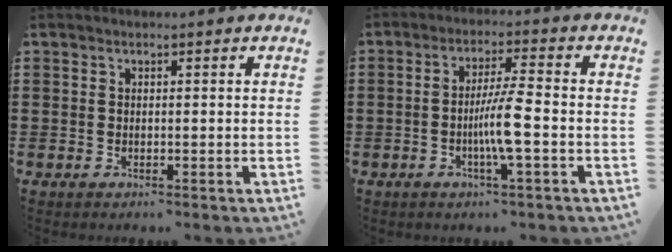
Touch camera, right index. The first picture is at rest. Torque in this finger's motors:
{"motor_torque": [1.44, 0.37, 0.32, 0.09]}